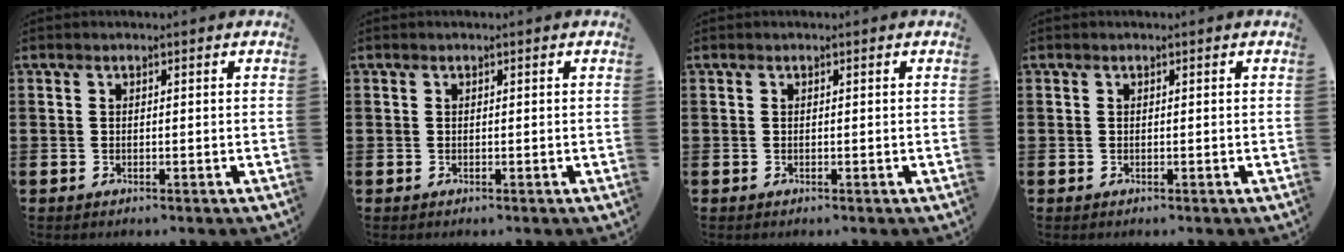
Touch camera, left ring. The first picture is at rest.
{"total": 0.0}
{"total": 0.0}
{"total": 0.0}